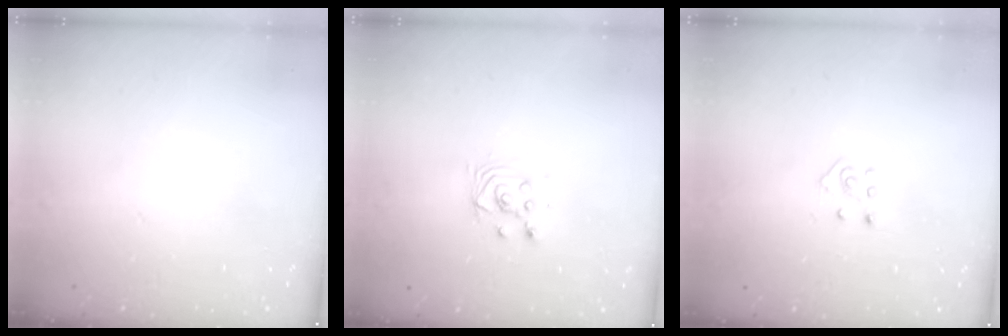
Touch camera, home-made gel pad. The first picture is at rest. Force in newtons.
{"total": 2.7, "press": 2.7, "slide": 0.1}
{"total": 3.3, "press": 3.3, "slide": 0.3}